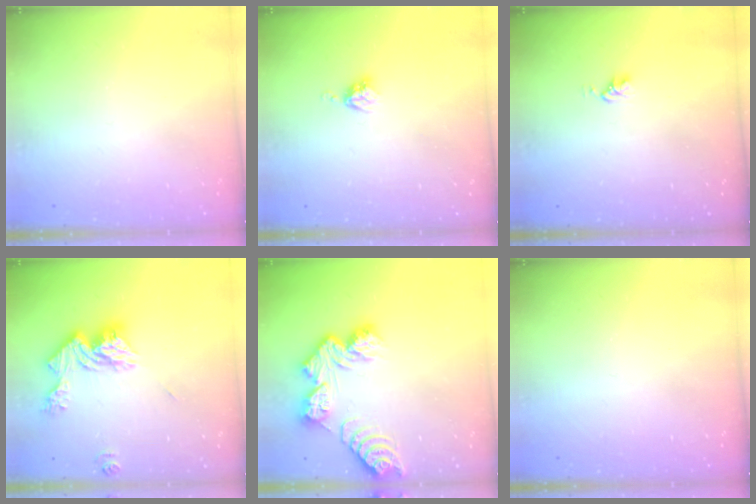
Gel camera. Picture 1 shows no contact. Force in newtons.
{"total": 4.0, "press": 4.0, "slide": 0.5}
{"total": 3.0, "press": 3.0, "slide": 0.4}
{"total": 14.7, "press": 14.7, "slide": 1.2}
{"total": 10.8, "press": 10.7, "slide": 1.1}
{"total": 0.0}